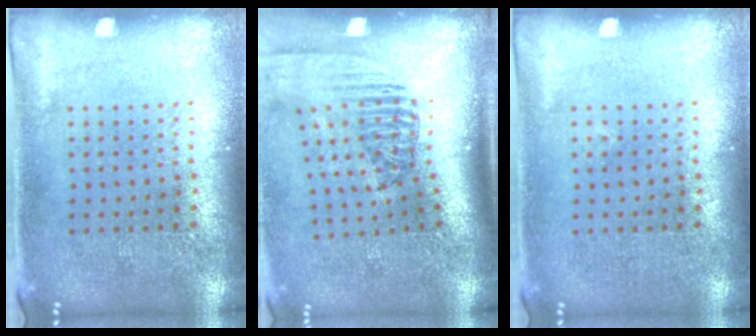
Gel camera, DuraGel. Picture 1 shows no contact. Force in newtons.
{"total": 2.4, "press": 1.7, "slide": 1.7}
{"total": 0.0}